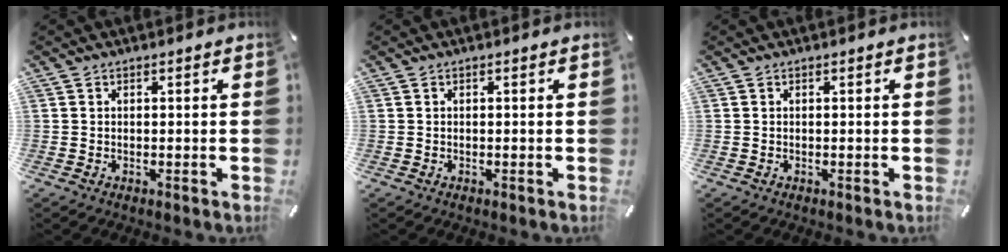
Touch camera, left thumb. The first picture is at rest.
{"total": 0.0}
{"total": 0.0}